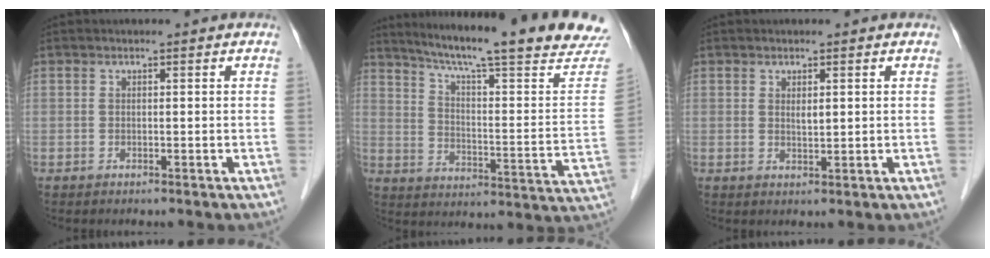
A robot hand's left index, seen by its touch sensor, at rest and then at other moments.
{"total": 24.9, "force": [21.3, 1.0, 12.9], "torque": [-0.193, -0.053, 0.278]}
{"total": 1.5, "force": [0.4, 0.5, 1.3], "torque": [-0.024, -0.002, 0.011]}